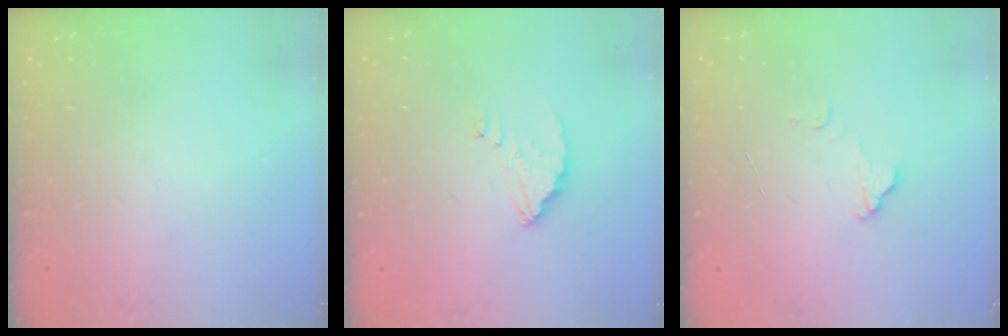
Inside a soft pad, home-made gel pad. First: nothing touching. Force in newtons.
{"total": 3.1, "press": 3.0, "slide": 0.2}
{"total": 7.1, "press": 7.1, "slide": 0.5}